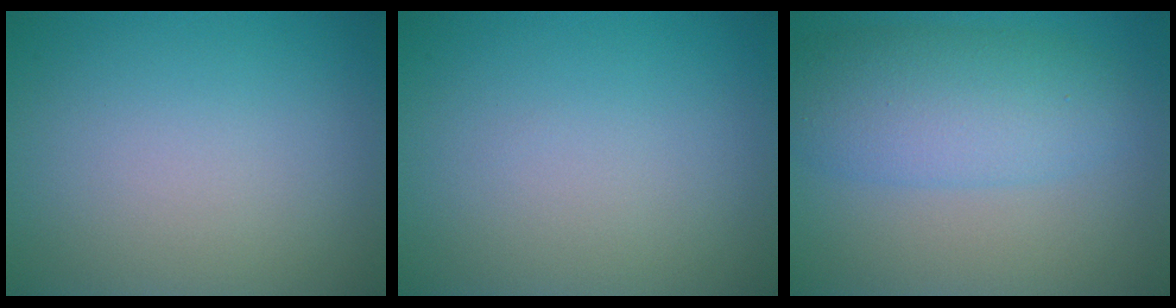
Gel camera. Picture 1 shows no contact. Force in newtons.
{"total": 0.0}
{"total": 6.0, "press": 6.0, "slide": 0.1}